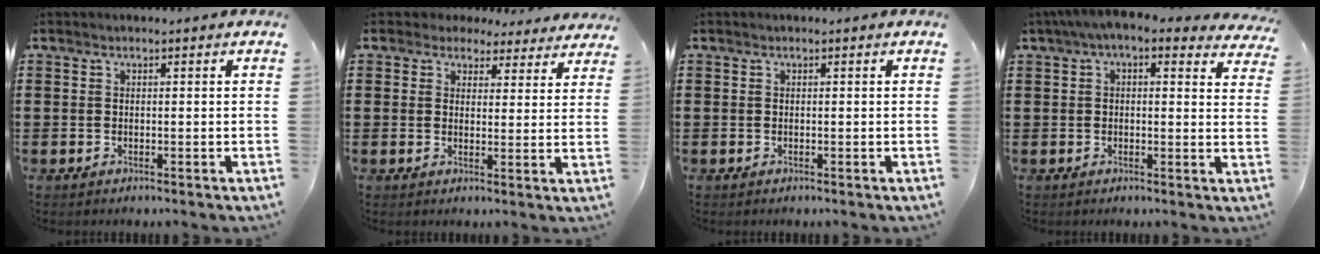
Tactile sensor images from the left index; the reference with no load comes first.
{"total": 3.5, "force": [3.1, 1.5, 0.6], "torque": [-0.026, -0.004, 0.057]}
{"total": 0.0}
{"total": 3.5, "force": [2.2, 1.3, 2.3], "torque": [-0.051, -0.002, 0.038]}